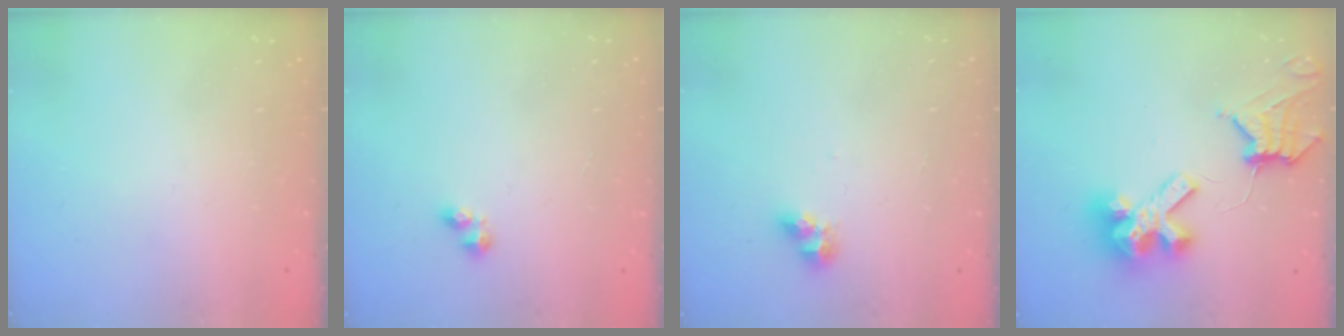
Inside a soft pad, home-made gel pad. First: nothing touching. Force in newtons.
{"total": 3.4, "press": 3.4, "slide": 0.5}
{"total": 6.0, "press": 6.0, "slide": 0.1}
{"total": 12.2, "press": 12.1, "slide": 1.2}